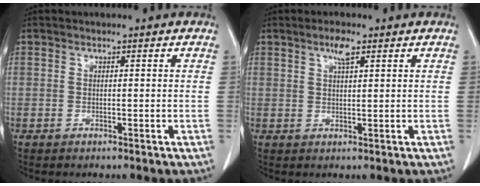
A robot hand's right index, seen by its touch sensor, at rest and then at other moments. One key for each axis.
{"total": 2.8, "fx": 1.7, "fy": 0.6, "fz": 2.1, "tx": -0.040, "ty": 0.004, "tz": 0.029}